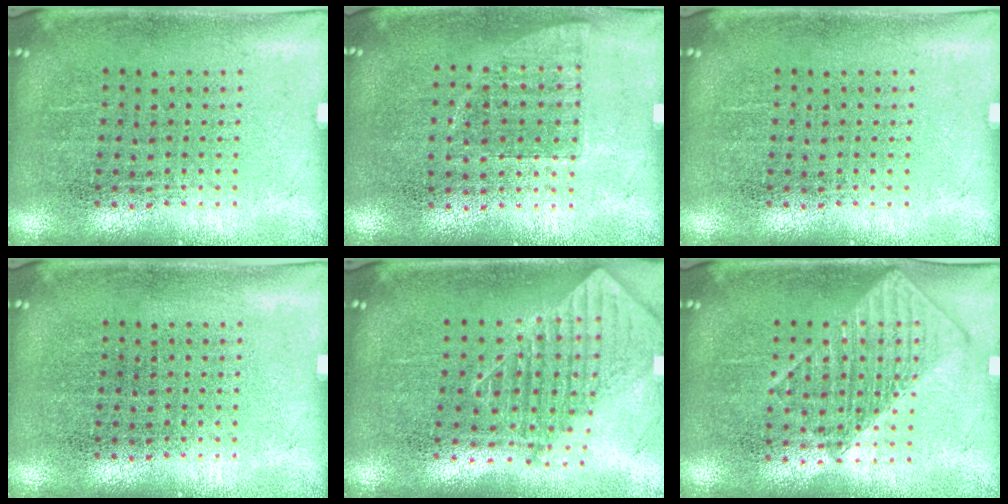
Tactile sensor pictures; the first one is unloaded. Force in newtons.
{"total": 0.6, "press": 0.6, "slide": 0.2}
{"total": 0.0}
{"total": 0.0}
{"total": 1.9, "press": 1.5, "slide": 1.1}
{"total": 1.2, "press": 1.2, "slide": 0.2}